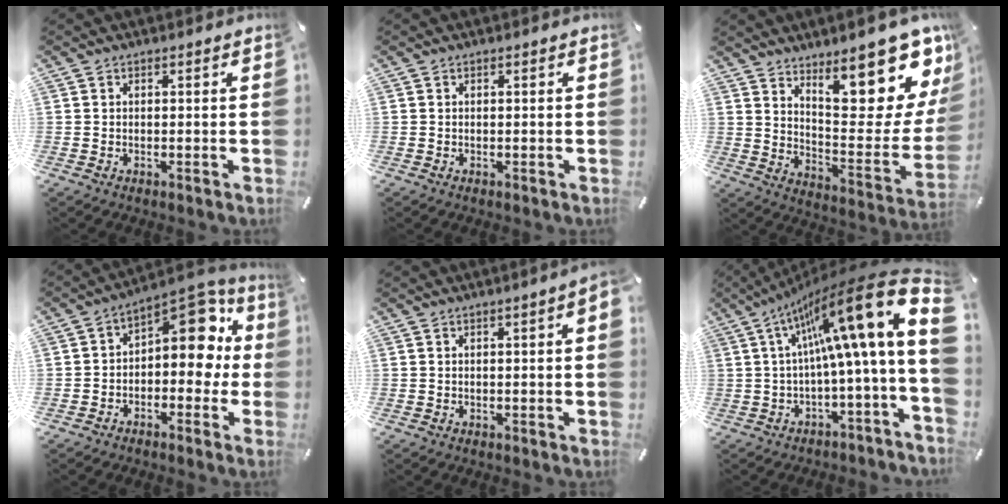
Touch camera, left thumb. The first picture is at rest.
{"total": 0.0}
{"total": 21.3, "force": [14.4, 8.1, 13.5], "torque": [-0.160, -0.117, 0.239]}
{"total": 12.7, "force": [3.8, 7.8, 9.2], "torque": [-0.104, -0.041, 0.065]}
{"total": 2.6, "force": [0.6, 0.1, 2.6], "torque": [-0.046, -0.001, 0.010]}
{"total": 24.6, "force": [9.2, 4.4, 22.4], "torque": [-0.356, -0.078, 0.145]}